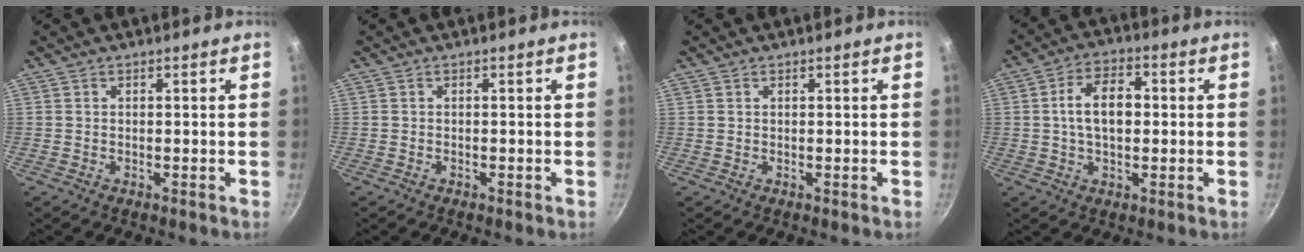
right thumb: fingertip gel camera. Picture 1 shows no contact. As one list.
[{"total": 0.0}, {"total": 0.0}, {"total": 9.2, "force": [0.6, 5.6, 7.3], "torque": [-0.108, 0.021, 0.002]}]